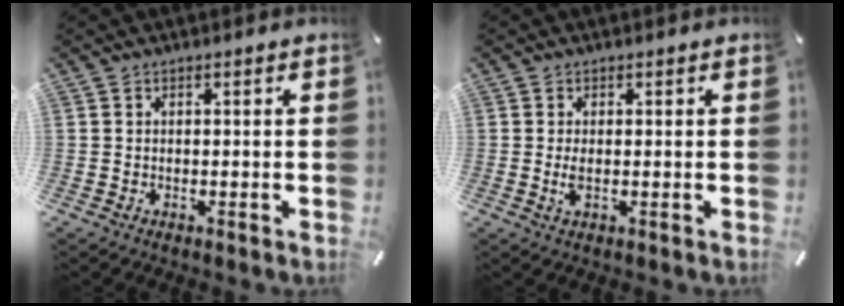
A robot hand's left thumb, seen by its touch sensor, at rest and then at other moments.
{"total": 2.5, "force": [0.0, 0.8, 2.4], "torque": [-0.058, -0.007, -0.005]}